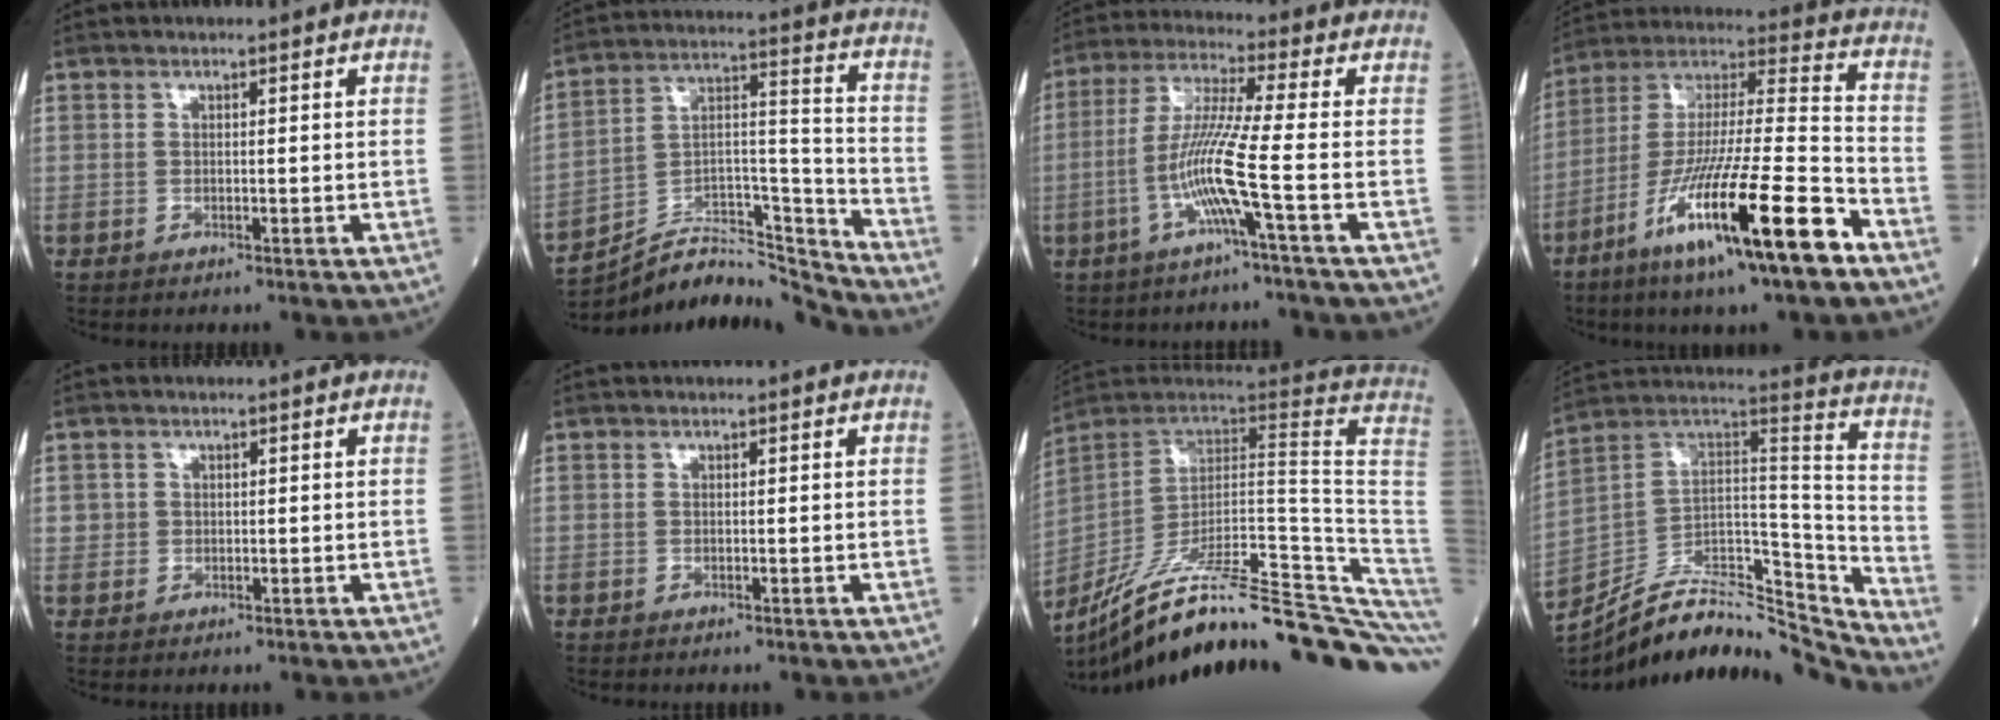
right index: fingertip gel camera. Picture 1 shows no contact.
{"total": 14.8, "force": [-14.8, 0.1, 1.1], "torque": [-0.016, 0.057, -0.260]}
{"total": 8.9, "force": [-2.9, -1.7, 8.2], "torque": [-0.169, -0.002, -0.058]}
{"total": 20.8, "force": [-11.1, 0.8, 17.7], "torque": [-0.331, -0.048, -0.198]}
{"total": 1.1, "force": [0.2, 1.1, 0.1], "torque": [0.008, 0.005, 0.005]}
{"total": 0.0}
{"total": 34.1, "force": [-27.8, 1.2, 19.6], "torque": [-0.175, -0.023, -0.395]}
{"total": 24.6, "force": [-22.7, 4.1, 8.5], "torque": [-0.147, 0.038, -0.366]}